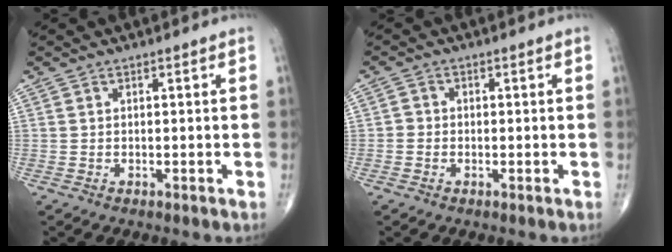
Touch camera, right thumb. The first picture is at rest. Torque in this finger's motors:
{"motor_torque": [-0.42, 0.05, -0.35, -0.17, -0.02]}